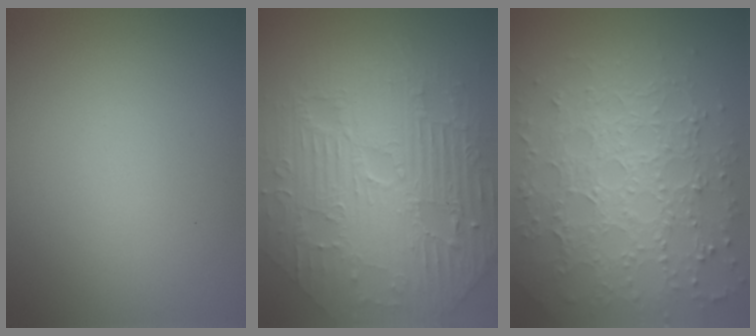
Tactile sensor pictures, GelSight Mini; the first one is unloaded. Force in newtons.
{"total": 11.0, "press": 7.1, "slide": 8.4}
{"total": 7.9, "press": 5.7, "slide": 5.4}